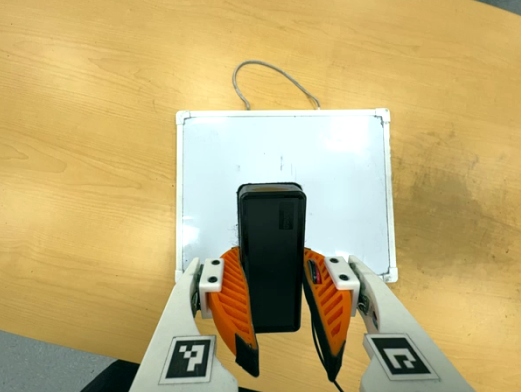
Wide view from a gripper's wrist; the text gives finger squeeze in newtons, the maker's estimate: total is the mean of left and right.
{"total": 10.5, "left": 9.1, "right": 11.8}